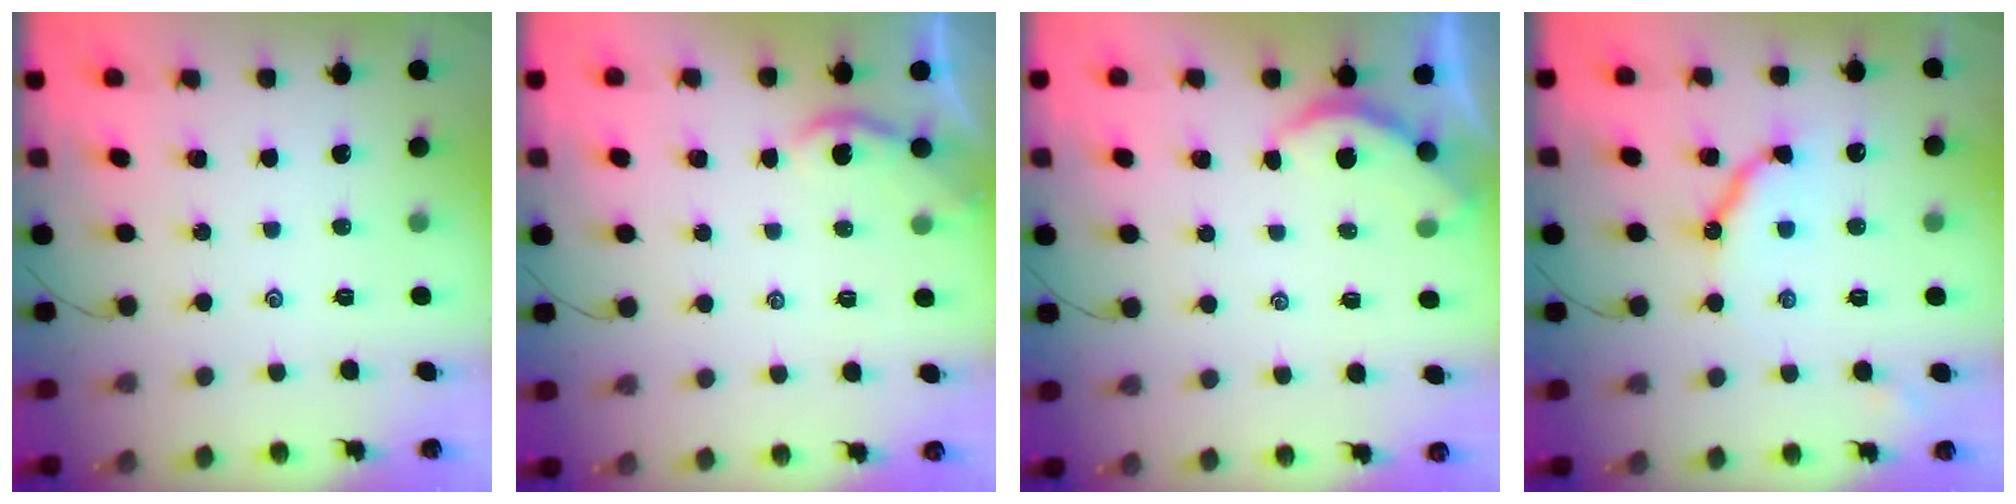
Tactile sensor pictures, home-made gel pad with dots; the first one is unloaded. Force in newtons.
{"total": 1.8, "press": 1.7, "slide": 0.5}
{"total": 2.5, "press": 2.5, "slide": 0.4}
{"total": 9.8, "press": 9.7, "slide": 1.1}